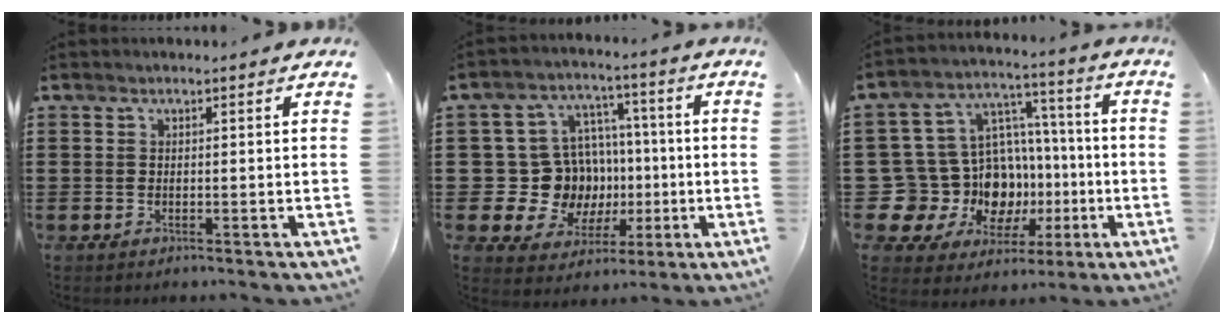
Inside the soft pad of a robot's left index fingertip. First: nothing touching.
{"total": 12.1, "force": [-0.3, 11.4, 4.0], "torque": [-0.117, -0.006, 0.006]}
{"total": 15.2, "force": [-3.8, 13.8, 5.1], "torque": [-0.144, -0.014, -0.027]}